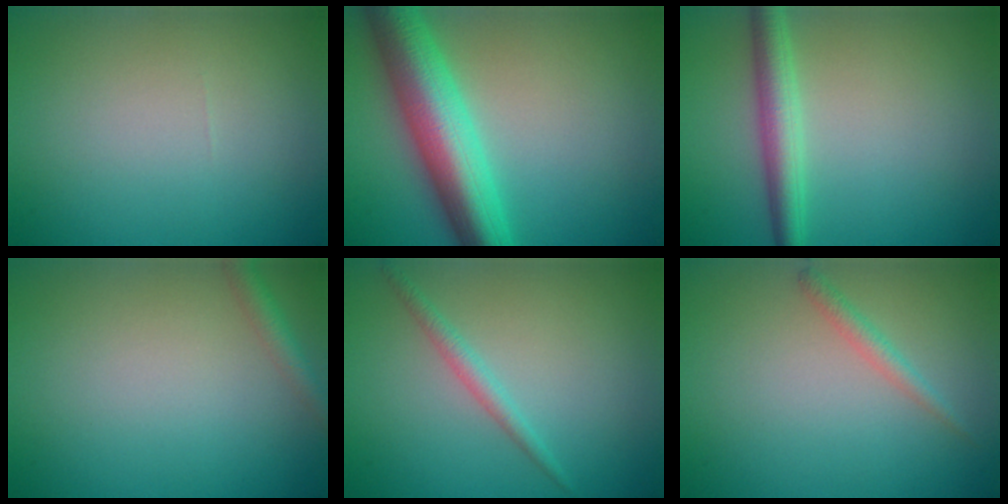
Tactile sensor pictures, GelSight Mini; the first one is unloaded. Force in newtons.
{"total": 9.0, "press": 9.0, "slide": 0.3}
{"total": 3.5, "press": 3.5, "slide": 0.1}
{"total": 1.8, "press": 1.8, "slide": 0.1}
{"total": 1.5, "press": 1.5, "slide": 0.0}
{"total": 1.4, "press": 1.4, "slide": 0.1}